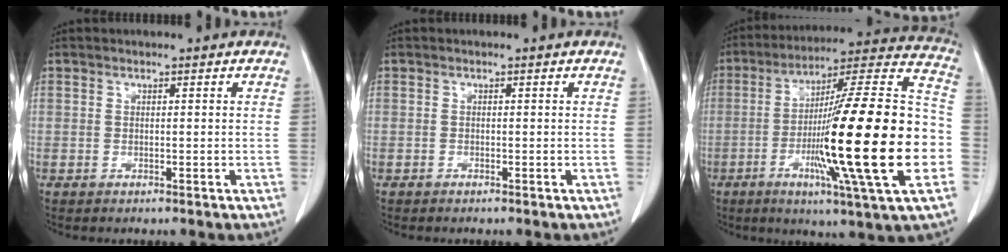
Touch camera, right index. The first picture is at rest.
{"total": 0.0}
{"total": 28.3, "force": [-5.8, 0.6, 27.7], "torque": [-0.400, -0.013, -0.111]}